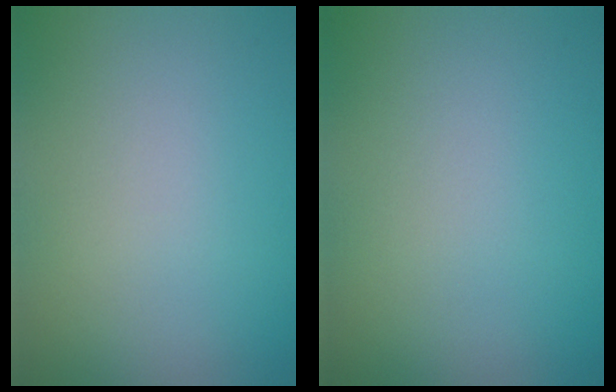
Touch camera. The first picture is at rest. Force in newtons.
{"total": 0.0}